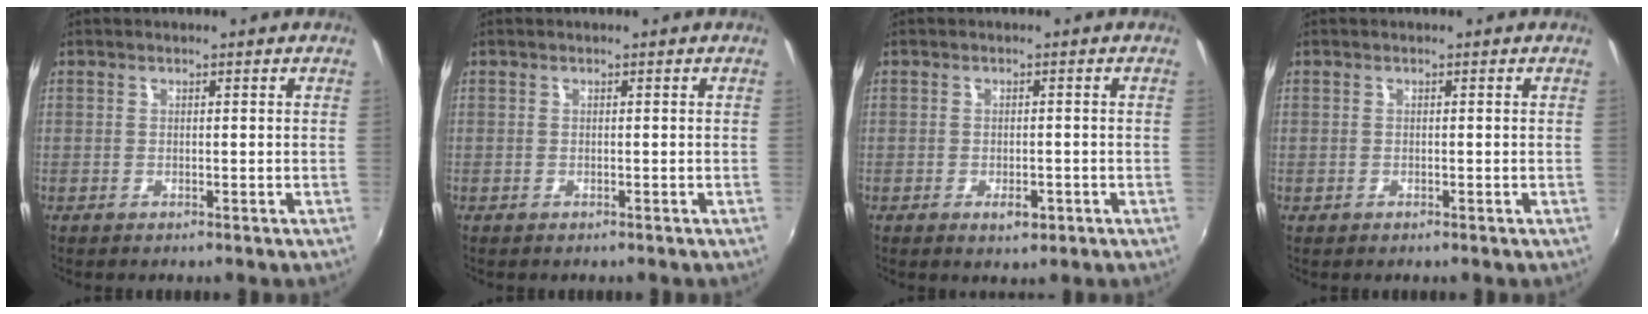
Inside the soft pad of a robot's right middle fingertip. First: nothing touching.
{"total": 0.0}
{"total": 2.7, "force": [-1.3, 1.3, 2.0], "torque": [-0.036, -0.005, -0.016]}
{"total": 0.0}